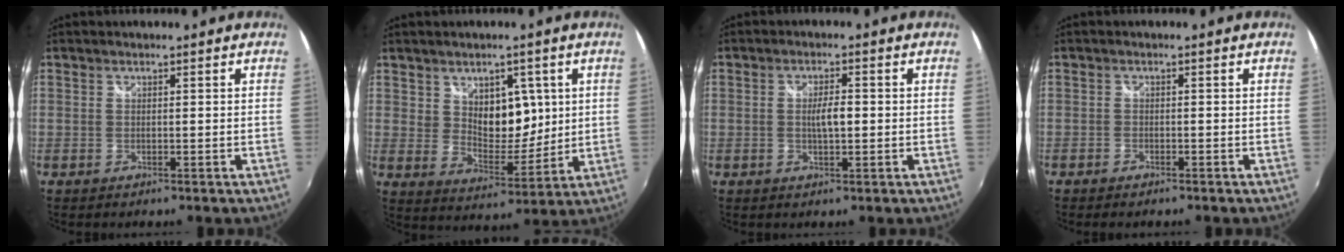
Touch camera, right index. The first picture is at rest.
{"total": 9.7, "force": [3.5, 6.5, 6.3], "torque": [-0.085, -0.007, 0.069]}
{"total": 3.7, "force": [-0.1, 1.1, 3.5], "torque": [-0.061, 0.000, -0.002]}
{"total": 1.7, "force": [-1.4, 0.8, 0.5], "torque": [-0.017, -0.004, -0.026]}